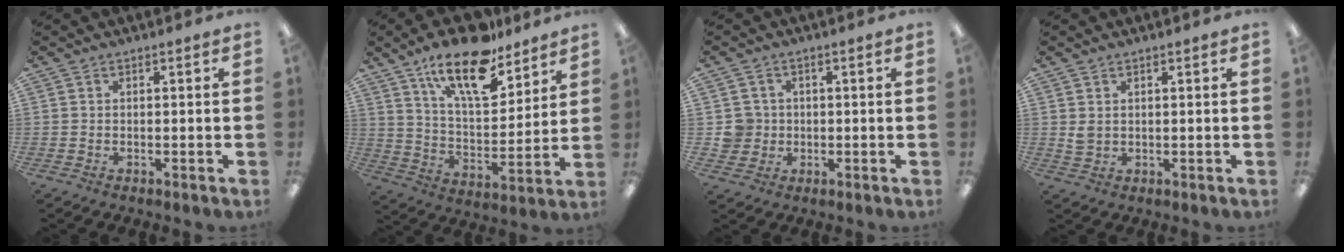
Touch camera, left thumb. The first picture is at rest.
{"total": 18.6, "force": [13.2, 7.3, 10.9], "torque": [-0.178, -0.074, 0.224]}
{"total": 5.1, "force": [0.2, 5.0, 1.0], "torque": [-0.013, 0.008, 0.004]}
{"total": 2.6, "force": [1.1, 2.1, 1.2], "torque": [-0.017, 0.000, 0.019]}